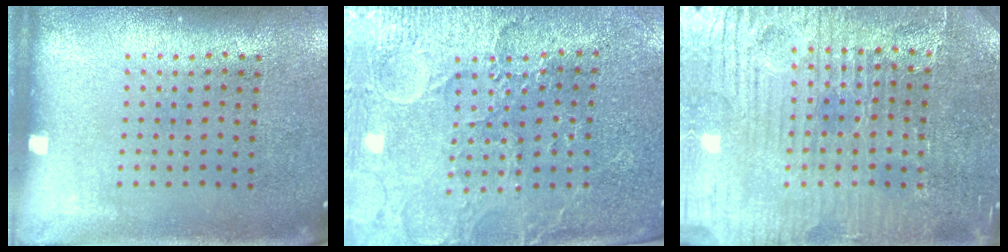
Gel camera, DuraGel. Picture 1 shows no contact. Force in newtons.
{"total": 3.5, "press": 3.3, "slide": 1.2}
{"total": 4.8, "press": 4.6, "slide": 1.3}